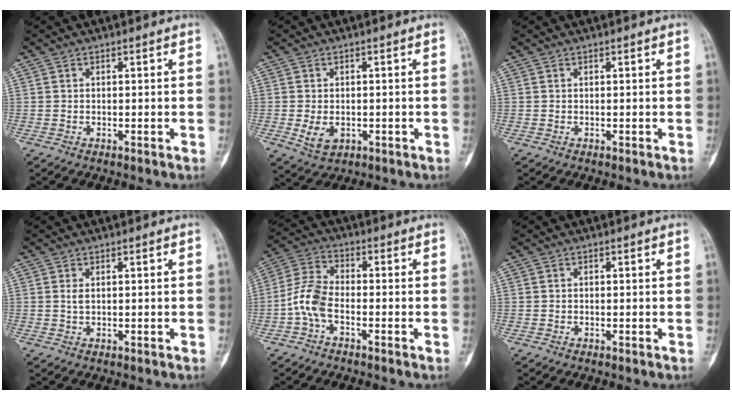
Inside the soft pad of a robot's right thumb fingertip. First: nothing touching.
{"total": 4.5, "force": [-0.9, 3.2, 3.1], "torque": [-0.050, -0.003, -0.006]}
{"total": 0.0}
{"total": 1.1, "force": [0.3, 0.6, 0.9], "torque": [-0.020, 0.001, 0.009]}
{"total": 7.1, "force": [-2.5, 3.7, 5.5], "torque": [-0.119, 0.025, -0.060]}
{"total": 0.0}